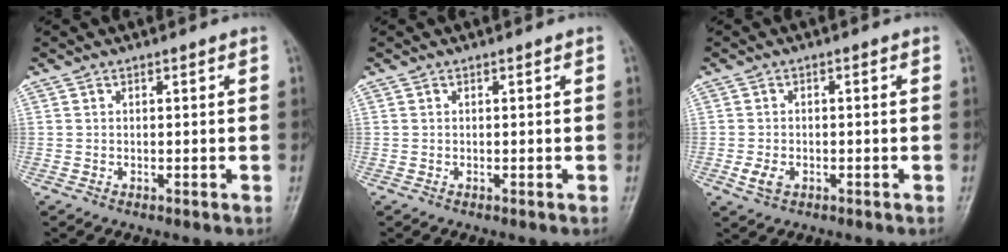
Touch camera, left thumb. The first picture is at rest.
{"total": 0.0}
{"total": 3.0, "force": [-1.1, 2.1, 1.8], "torque": [-0.035, -0.001, -0.019]}